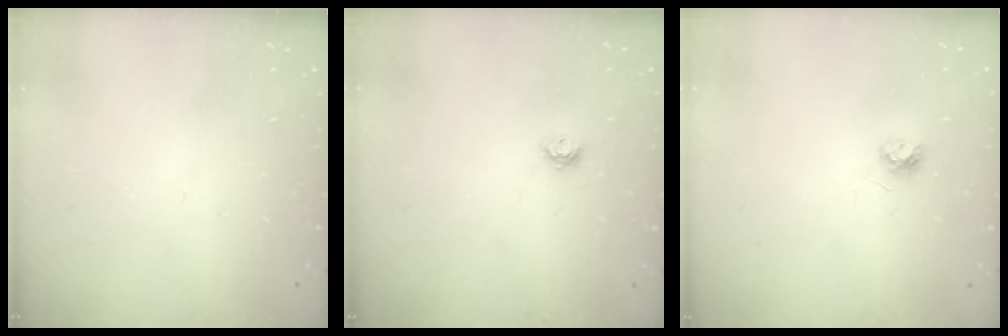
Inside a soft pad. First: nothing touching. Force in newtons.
{"total": 4.3, "press": 4.3, "slide": 0.6}
{"total": 4.5, "press": 4.5, "slide": 0.6}